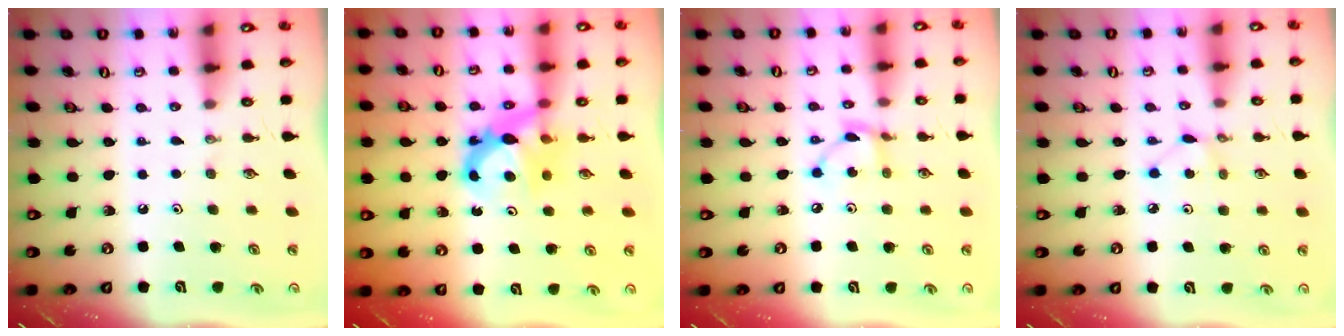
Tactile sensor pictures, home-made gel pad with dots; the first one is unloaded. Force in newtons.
{"total": 7.9, "press": 7.9, "slide": 0.4}
{"total": 4.9, "press": 4.9, "slide": 0.1}
{"total": 2.8, "press": 2.8, "slide": 0.3}